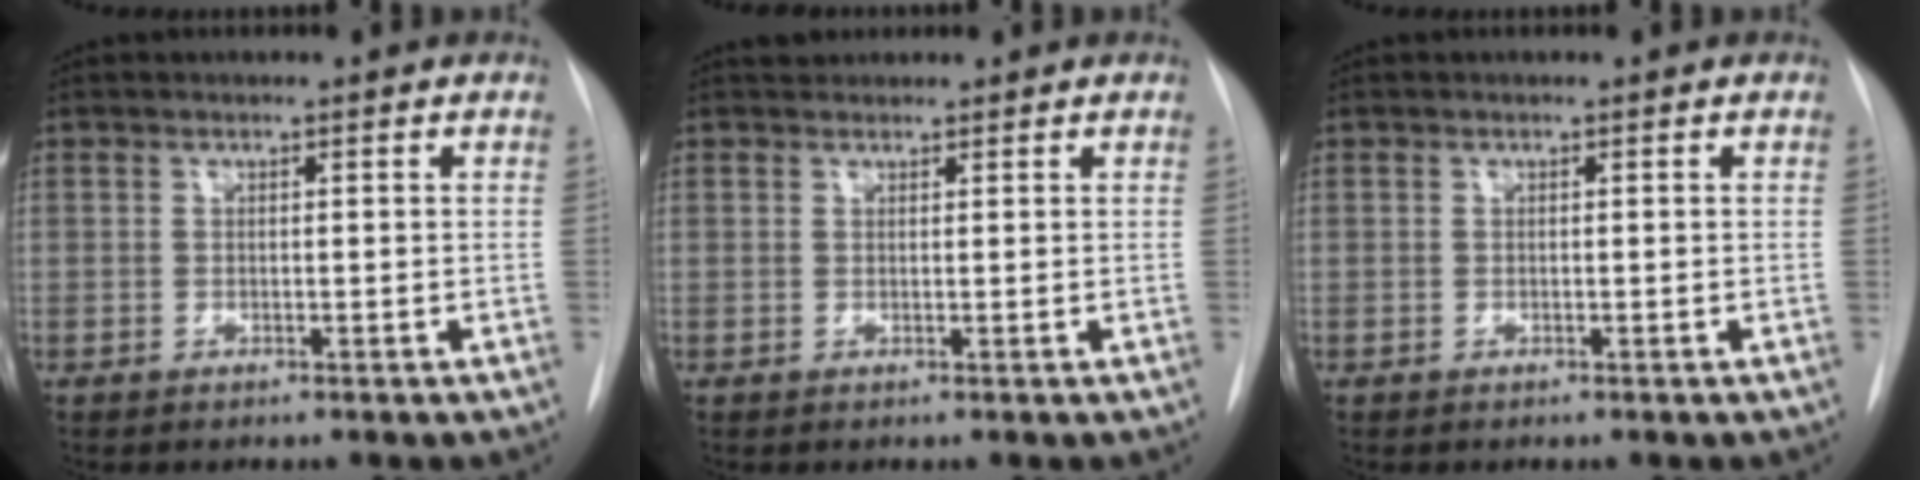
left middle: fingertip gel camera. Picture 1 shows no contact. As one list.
[{"total": 1.7, "force": [1.6, 0.7, 0.1], "torque": [-0.004, 0.018, 0.025]}, {"total": 0.0}]